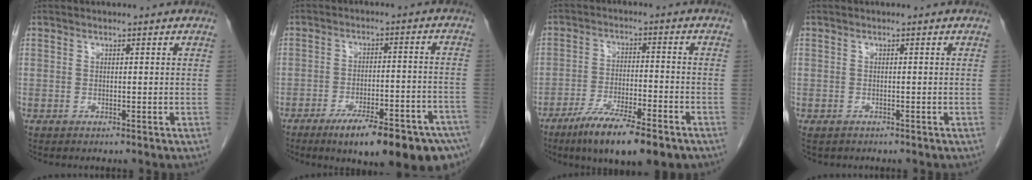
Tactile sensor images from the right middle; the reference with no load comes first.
{"total": 18.1, "force": [-12.5, 3.3, 12.6], "torque": [-0.114, 0.011, -0.177]}
{"total": 12.3, "force": [-8.3, 2.3, 8.7], "torque": [-0.140, -0.021, -0.134]}
{"total": 1.5, "force": [-1.1, 0.9, 0.5], "torque": [-0.013, -0.001, -0.011]}